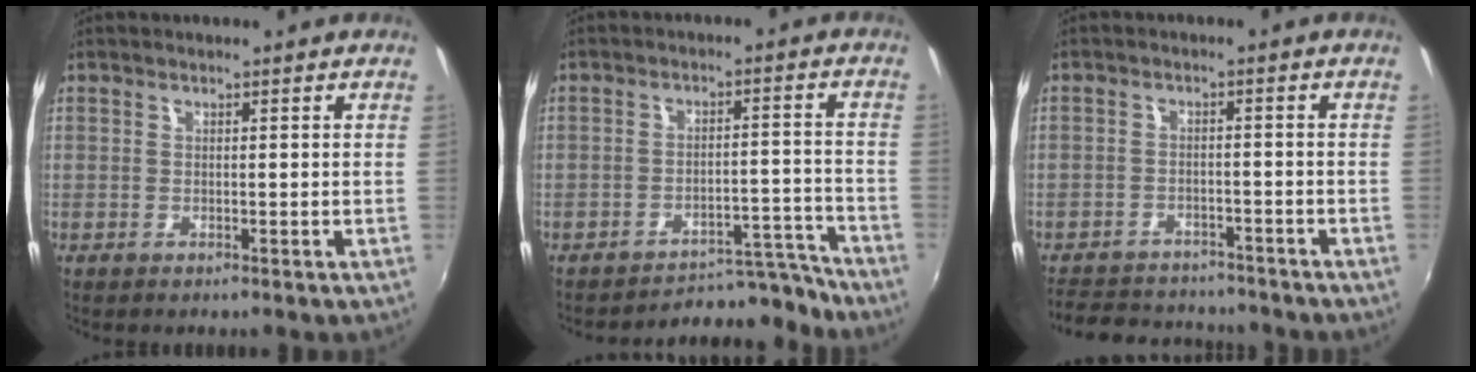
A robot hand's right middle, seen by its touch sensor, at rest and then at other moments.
{"total": 11.2, "force": [-11.1, 1.6, 0.7], "torque": [-0.006, 0.039, -0.149]}
{"total": 12.0, "force": [-10.4, 4.9, 3.5], "torque": [-0.096, 0.022, -0.148]}